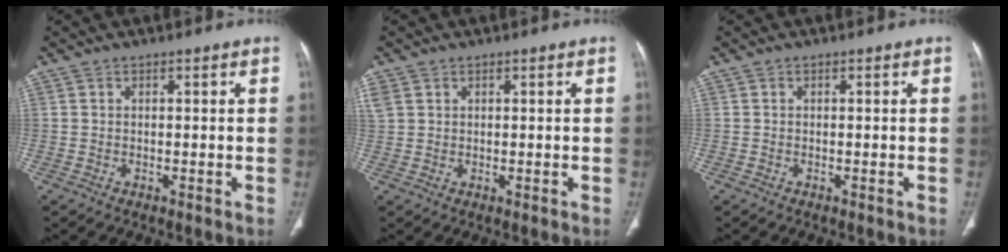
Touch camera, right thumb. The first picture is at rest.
{"total": 3.2, "force": [1.3, 2.6, 1.3], "torque": [-0.040, 0.012, 0.037]}
{"total": 0.0}